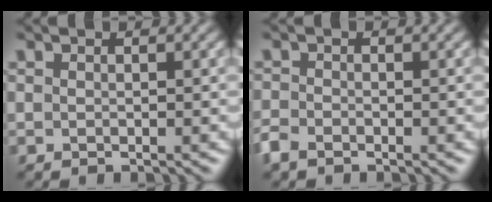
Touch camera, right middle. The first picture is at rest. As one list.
[{"total": 1.9, "force": [-1.4, 1.0, 0.8], "torque": [-0.020, -0.004, -0.036]}]